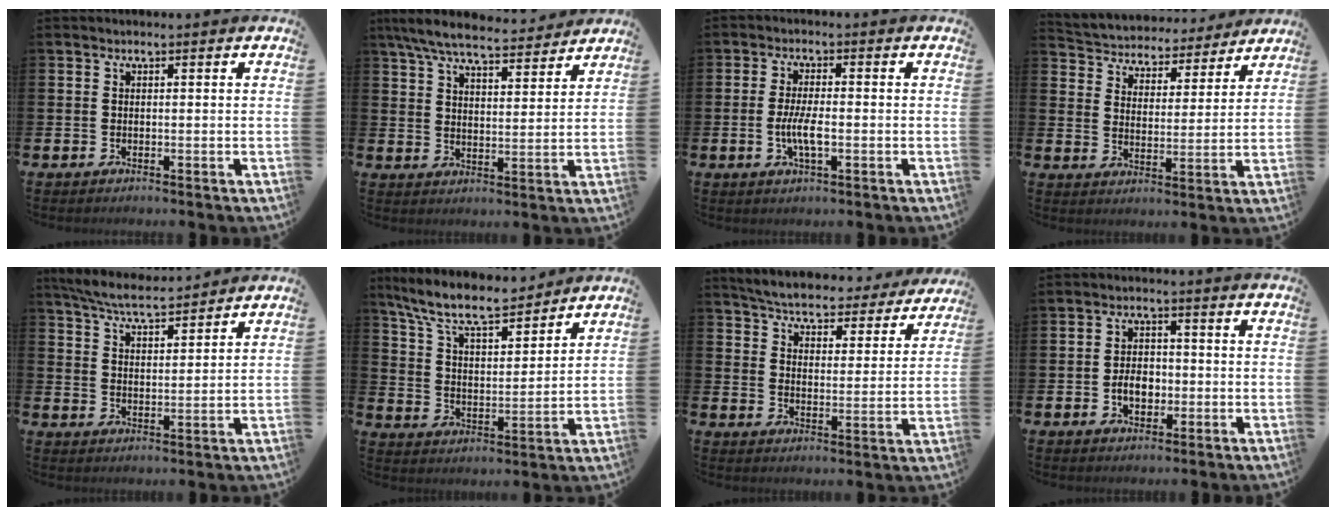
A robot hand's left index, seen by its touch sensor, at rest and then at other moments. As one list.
[{"total": 7.8, "force": [7.2, 1.4, 2.7], "torque": [-0.076, -0.038, 0.127]}, {"total": 4.0, "force": [-0.8, 1.3, 3.7], "torque": [-0.071, 0.001, -0.018]}, {"total": 4.8, "force": [4.4, 1.8, -0.2], "torque": [-0.033, -0.040, 0.074]}, {"total": 6.4, "force": [6.1, 0.6, 1.8], "torque": [-0.058, -0.029, 0.110]}, {"total": 9.7, "force": [8.6, 2.1, 3.8], "torque": [-0.107, -0.051, 0.153]}, {"total": 5.4, "force": [5.3, 0.6, 1.1], "torque": [-0.050, -0.041, 0.088]}, {"total": 4.0, "force": [-1.0, 2.7, 2.7], "torque": [-0.036, -0.002, -0.024]}]